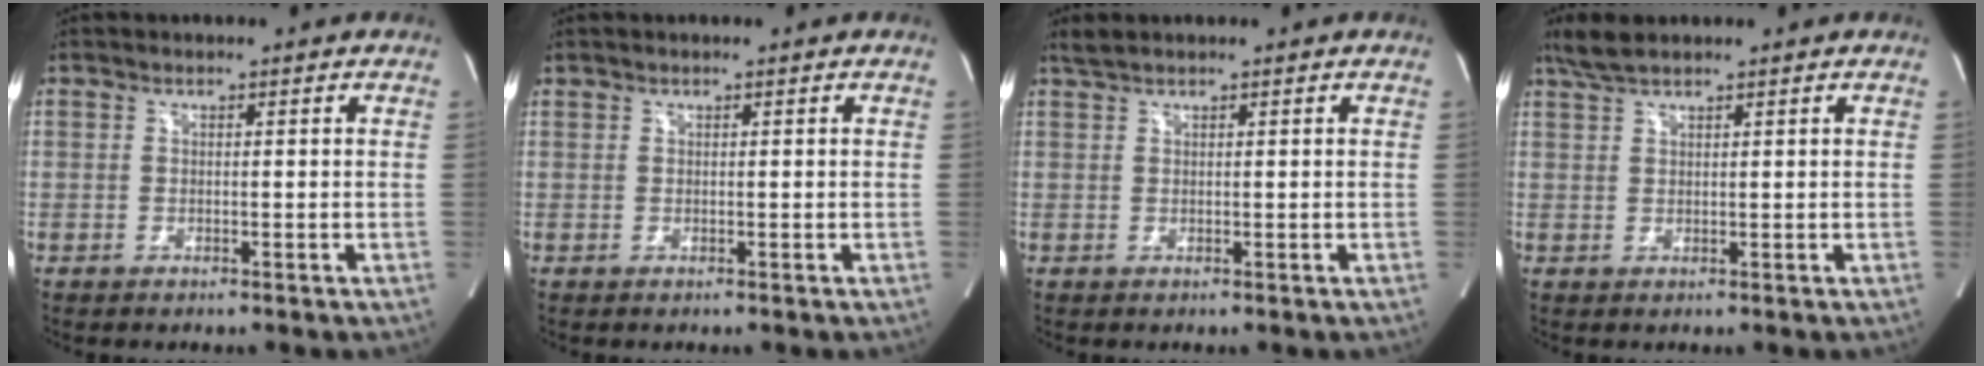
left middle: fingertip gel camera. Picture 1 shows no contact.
{"total": 0.0}
{"total": 1.3, "force": [1.2, -0.1, 0.4], "torque": [-0.016, 0.012, 0.031]}
{"total": 3.2, "force": [2.8, 0.3, 1.6], "torque": [-0.046, 0.013, 0.061]}